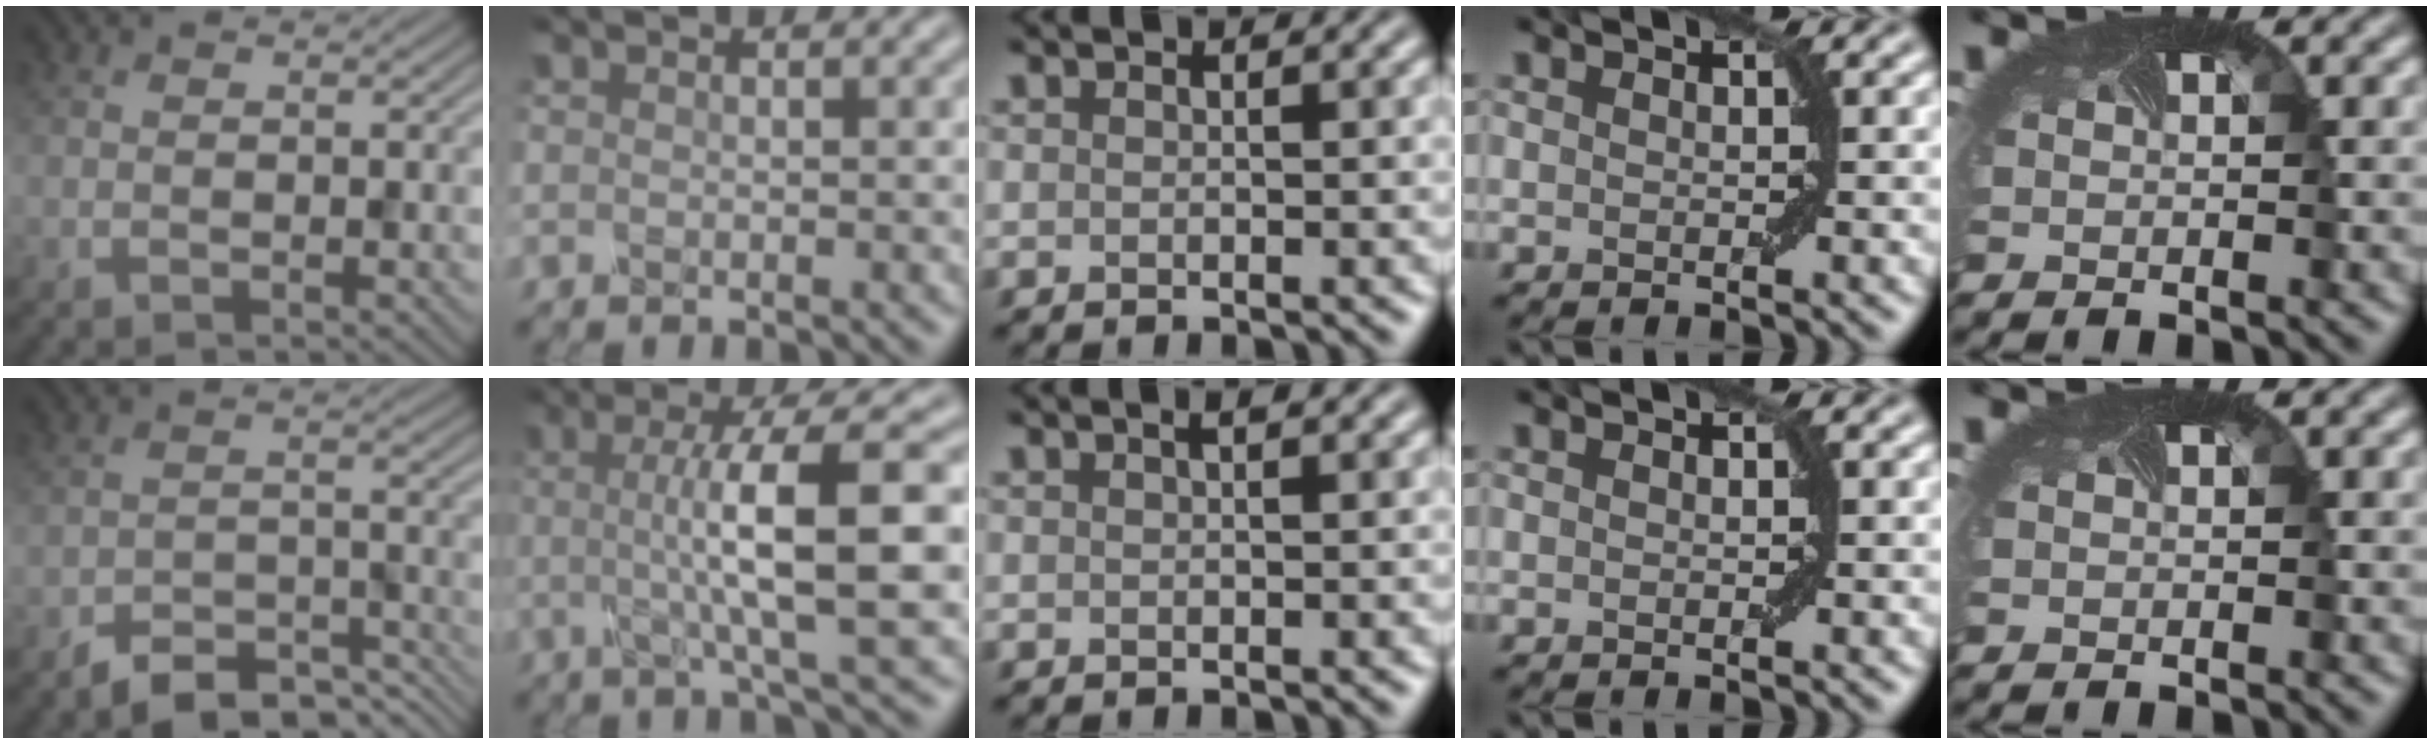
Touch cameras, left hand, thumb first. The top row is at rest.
{"thumb": {"total": 6.4, "force": [-5.1, 2.5, 2.8], "torque": [-0.040, -0.004, -0.088]}, "index": {"total": 9.9, "force": [0.3, 2.2, 9.7], "torque": [-0.128, 0.004, 0.004]}, "middle": {"total": 0.7, "force": [0.4, 0.1, 0.6], "torque": [-0.008, 0.005, 0.006]}}